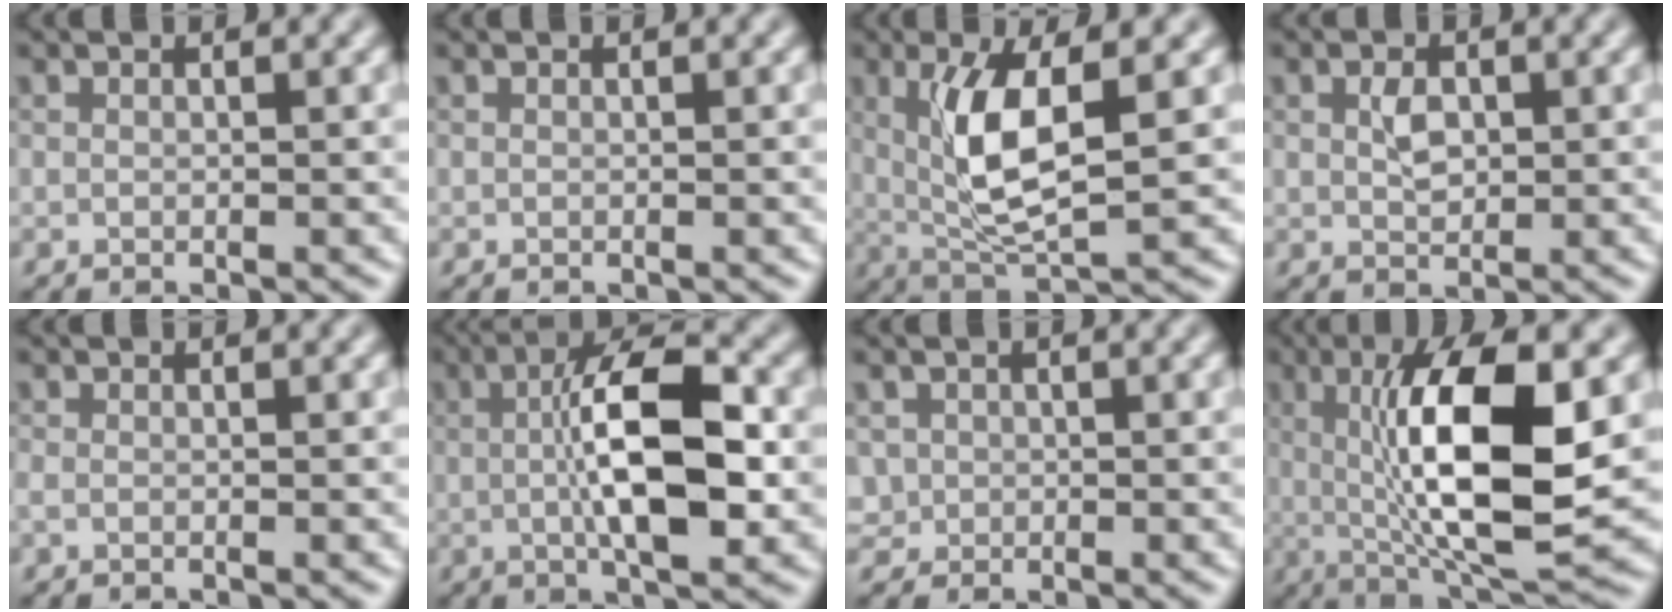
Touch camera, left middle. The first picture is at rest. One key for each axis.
{"total": 0.0}
{"total": 6.6, "fx": 1.0, "fy": 2.0, "fz": 6.2, "tx": -0.127, "ty": -0.010, "tz": 0.028}
{"total": 1.6, "fx": 0.1, "fy": 1.0, "fz": 1.2, "tx": -0.029, "ty": 0.001, "tz": 0.008}
{"total": 0.0}
{"total": 8.4, "fx": 0.1, "fy": 2.6, "fz": 8.0, "tx": -0.130, "ty": 0.006, "tz": 0.001}
{"total": 0.9, "fx": 0.0, "fy": 0.9, "fz": -0.2, "tx": 0.002, "ty": -0.002, "tz": 0.008}
{"total": 10.9, "fx": 0.5, "fy": 3.0, "fz": 10.5, "tx": -0.165, "ty": -0.003, "tz": 0.015}